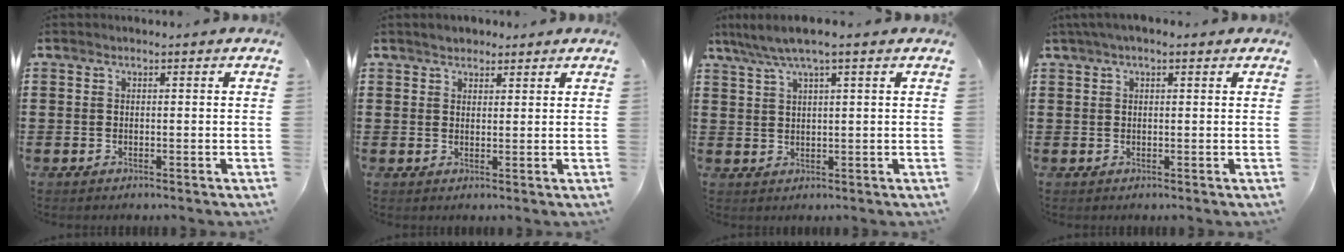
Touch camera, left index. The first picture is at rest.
{"total": 2.1, "force": [1.9, 0.9, 0.1], "torque": [0.000, 0.002, 0.035]}
{"total": 3.9, "force": [2.5, 0.2, 3.0], "torque": [-0.063, 0.001, 0.042]}
{"total": 1.7, "force": [0.9, 0.5, 1.4], "torque": [-0.028, 0.006, 0.014]}